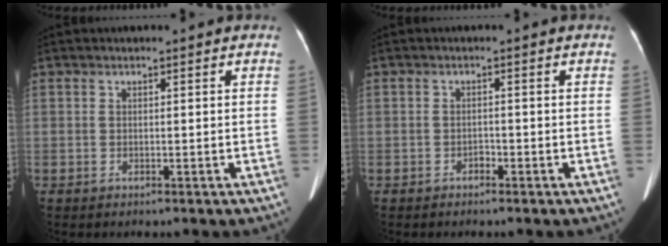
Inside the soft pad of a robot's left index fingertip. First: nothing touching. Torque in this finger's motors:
{"motor_torque": [0.02, 0.02, 0.00, 0.01]}